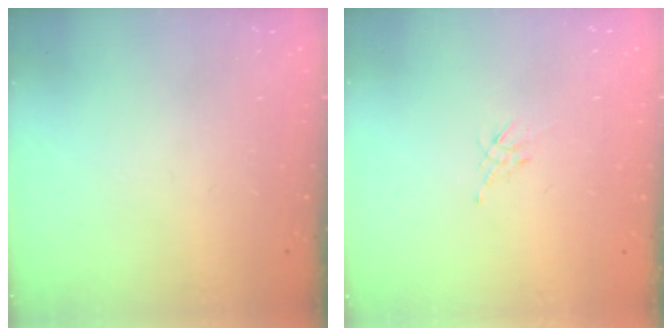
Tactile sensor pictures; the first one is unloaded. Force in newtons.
{"total": 2.1, "press": 2.0, "slide": 0.5}